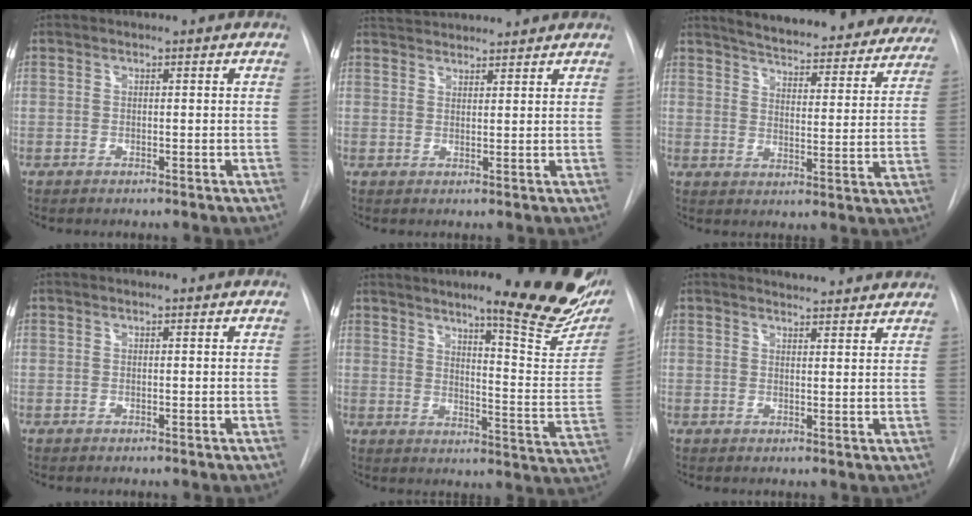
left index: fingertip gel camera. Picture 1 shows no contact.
{"total": 6.2, "force": [5.9, 0.7, 1.4], "torque": [-0.028, 0.033, 0.092]}
{"total": 26.4, "force": [24.2, 5.6, 9.0], "torque": [-0.127, -0.063, 0.287]}
{"total": 0.0}
{"total": 21.4, "force": [15.3, 2.3, 14.8], "torque": [-0.186, -0.050, 0.190]}
{"total": 8.6, "force": [8.4, 1.2, 1.8], "torque": [-0.017, 0.001, 0.086]}